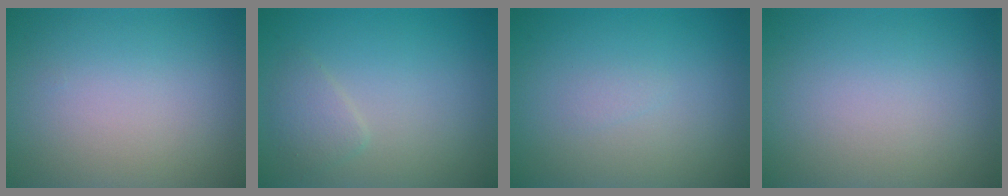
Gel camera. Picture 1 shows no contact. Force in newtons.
{"total": 1.5, "press": 1.5, "slide": 0.1}
{"total": 0.5, "press": 0.5, "slide": 0.1}
{"total": 0.0}